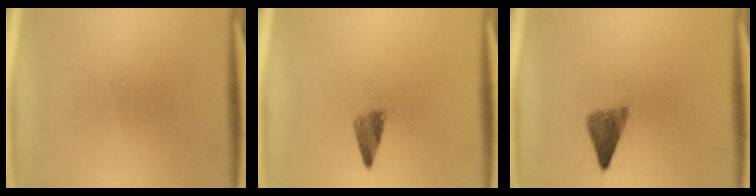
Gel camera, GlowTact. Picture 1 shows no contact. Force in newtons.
{"total": 2.4}
{"total": 3.5}